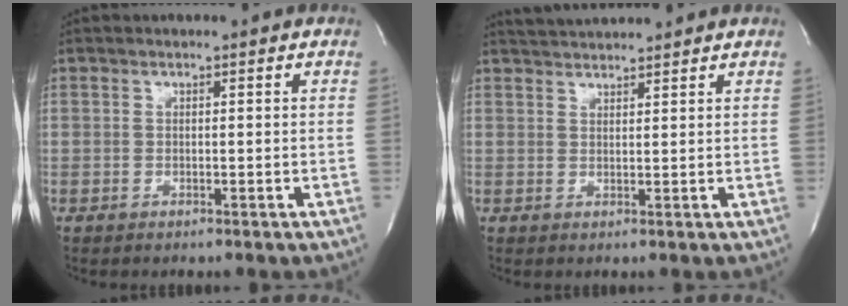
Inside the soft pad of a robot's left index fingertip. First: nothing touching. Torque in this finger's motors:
{"motor_torque": [0.11, -0.07, 0.04, 0.02]}